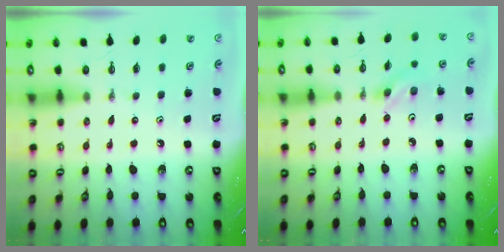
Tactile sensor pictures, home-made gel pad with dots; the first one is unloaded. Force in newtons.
{"total": 2.6, "press": 2.3, "slide": 1.1}